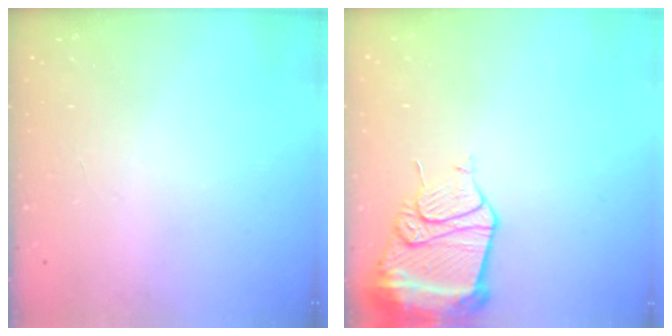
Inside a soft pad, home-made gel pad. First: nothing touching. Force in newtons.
{"total": 14.5, "press": 14.4, "slide": 1.7}